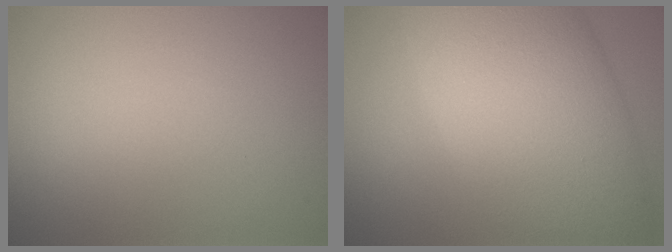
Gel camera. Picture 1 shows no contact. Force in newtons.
{"total": 13.8, "press": 13.8, "slide": 0.7}